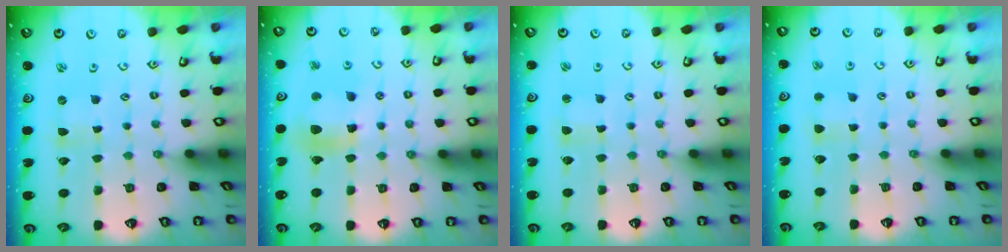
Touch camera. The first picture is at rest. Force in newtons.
{"total": 12.7, "press": 12.5, "slide": 1.7}
{"total": 1.2, "press": 1.2, "slide": 0.2}
{"total": 3.7, "press": 3.6, "slide": 0.6}